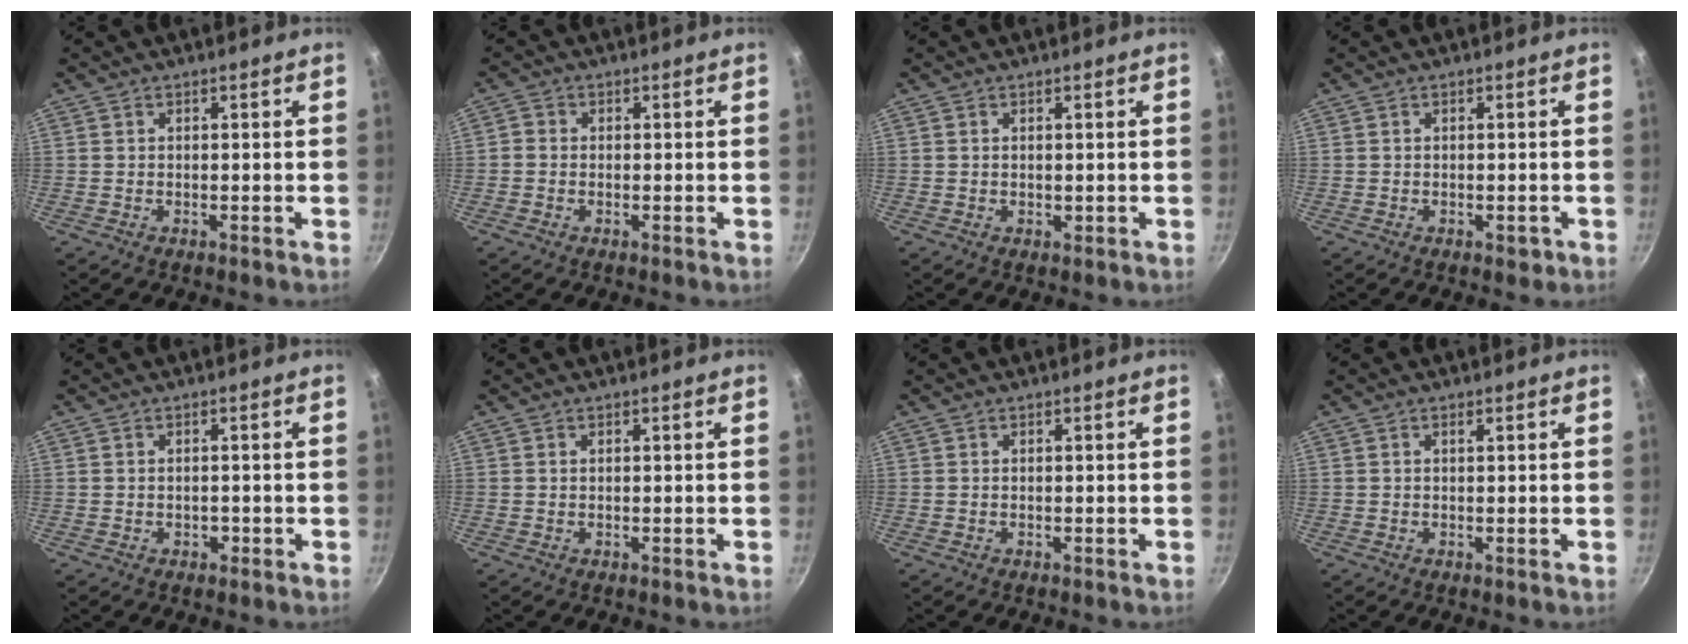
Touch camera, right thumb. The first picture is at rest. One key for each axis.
{"total": 1.5, "fx": -0.4, "fy": 1.4, "fz": 0.5, "tx": -0.008, "ty": 0.006, "tz": -0.013}
{"total": 0.5, "fx": 0.2, "fy": 0.4, "fz": 0.3, "tx": -0.003, "ty": -0.001, "tz": 0.003}
{"total": 1.4, "fx": -0.6, "fy": 0.8, "fz": 1.0, "tx": -0.012, "ty": 0.001, "tz": -0.006}
{"total": 1.2, "fx": -0.4, "fy": 0.9, "fz": 0.6, "tx": -0.007, "ty": 0.003, "tz": -0.005}
{"total": 0.0}
{"total": 0.0}
{"total": 0.6, "fx": 0.3, "fy": 0.1, "fz": 0.5, "tx": -0.009, "ty": -0.001, "tz": 0.003}